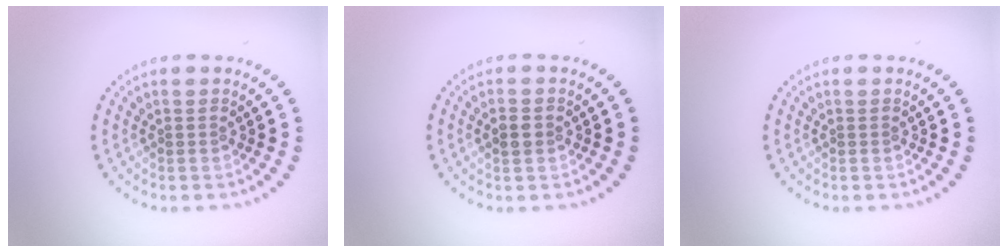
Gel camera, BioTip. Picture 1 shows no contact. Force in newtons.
{"total": 1.4, "press": 1.4, "slide": 0.2}
{"total": 0.0}